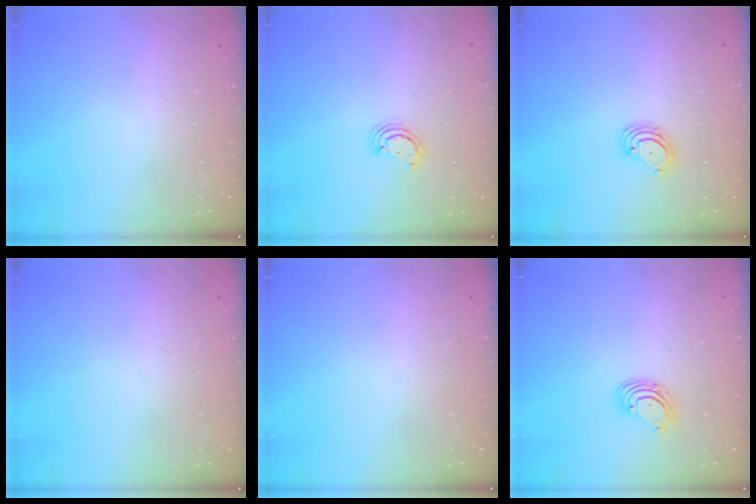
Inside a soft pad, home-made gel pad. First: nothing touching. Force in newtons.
{"total": 2.5, "press": 2.5, "slide": 0.3}
{"total": 3.2, "press": 3.2, "slide": 0.1}
{"total": 0.0}
{"total": 0.0}
{"total": 2.7, "press": 2.7, "slide": 0.3}